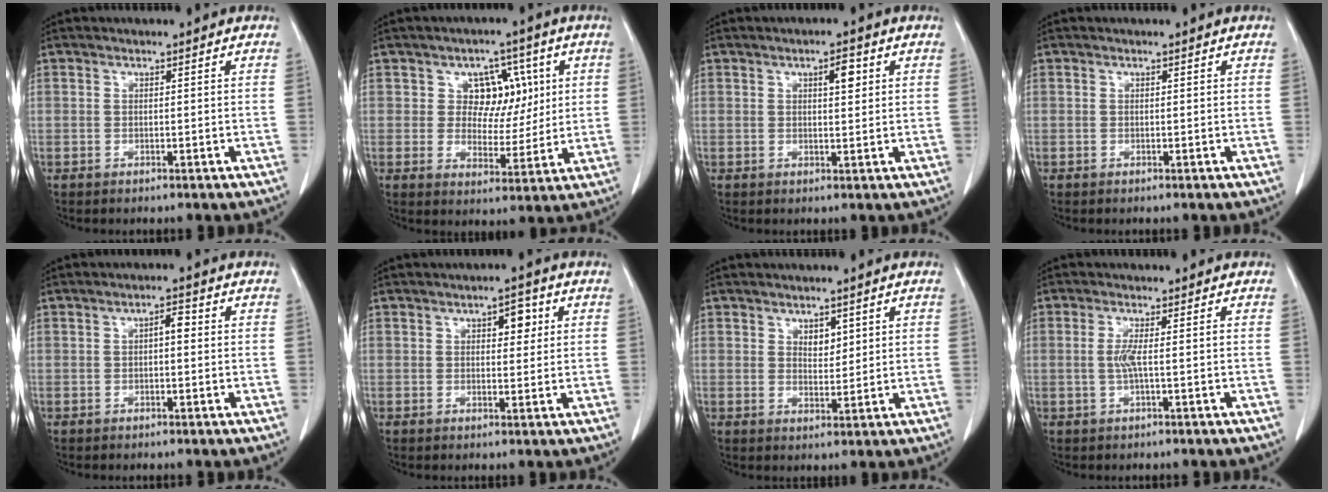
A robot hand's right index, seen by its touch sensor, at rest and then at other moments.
{"total": 7.2, "force": [2.1, 5.5, 4.1], "torque": [-0.045, 0.017, 0.038]}
{"total": 2.9, "force": [1.2, 0.9, 2.5], "torque": [-0.041, 0.000, 0.018]}
{"total": 0.0}
{"total": 2.1, "force": [0.2, 0.8, 2.0], "torque": [-0.029, 0.006, 0.001]}
{"total": 3.4, "force": [1.3, 1.7, 2.7], "torque": [-0.036, 0.007, 0.017]}
{"total": 2.5, "force": [1.2, 1.5, 1.6], "torque": [-0.021, -0.005, 0.024]}
{"total": 2.5, "force": [-0.3, 0.0, 2.5], "torque": [-0.052, 0.000, -0.005]}